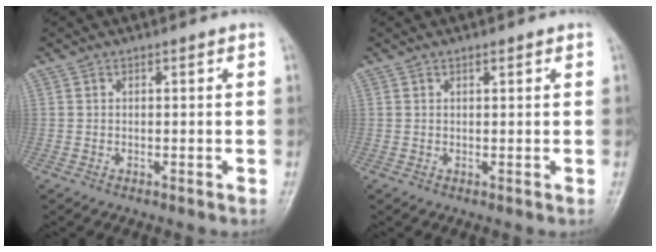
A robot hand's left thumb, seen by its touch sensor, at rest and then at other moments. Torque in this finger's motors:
{"motor_torque": [-0.26, -0.08, 0.01, 0.15, 0.05]}